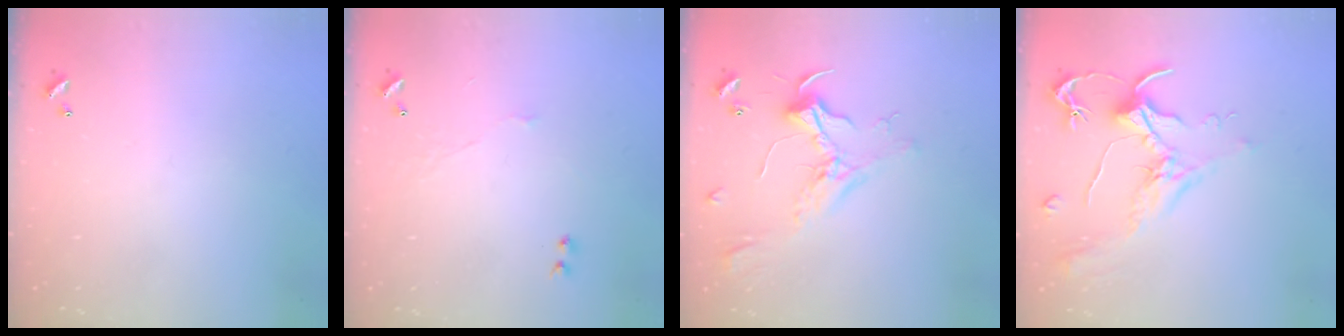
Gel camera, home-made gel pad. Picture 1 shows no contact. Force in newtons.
{"total": 2.4, "press": 2.3, "slide": 0.6}
{"total": 2.3, "press": 2.2, "slide": 0.8}
{"total": 2.0, "press": 1.8, "slide": 0.8}